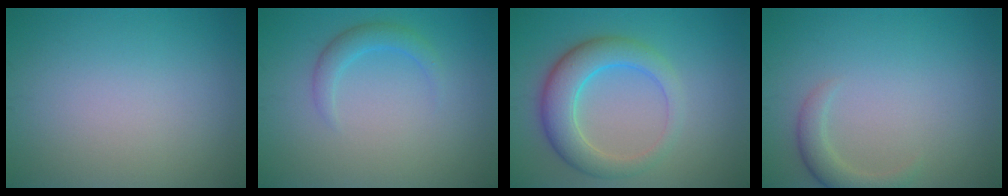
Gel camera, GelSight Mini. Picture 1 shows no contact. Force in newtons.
{"total": 2.0, "press": 2.0, "slide": 0.1}
{"total": 5.6, "press": 5.5, "slide": 0.3}
{"total": 2.2, "press": 2.2, "slide": 0.2}